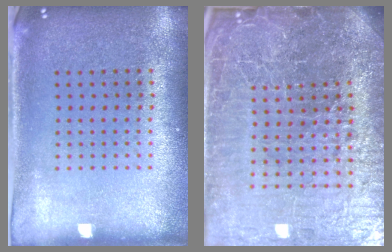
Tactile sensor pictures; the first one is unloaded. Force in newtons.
{"total": 7.6, "press": 6.6, "slide": 3.8}